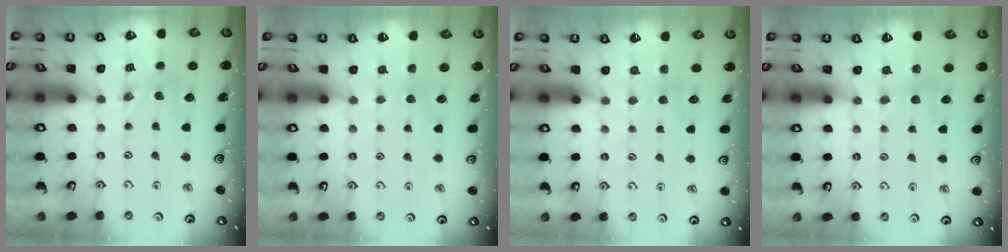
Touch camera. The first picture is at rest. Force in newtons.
{"total": 2.2, "press": 2.2, "slide": 0.2}
{"total": 2.9, "press": 2.9, "slide": 0.5}
{"total": 3.9, "press": 3.9, "slide": 0.6}